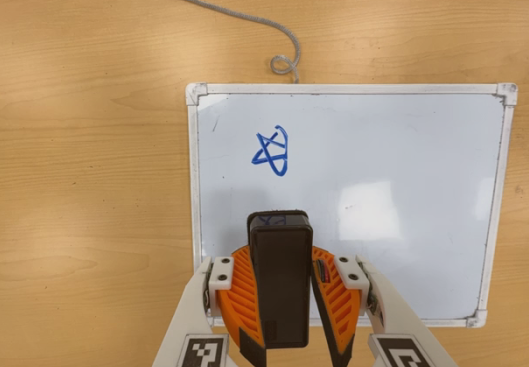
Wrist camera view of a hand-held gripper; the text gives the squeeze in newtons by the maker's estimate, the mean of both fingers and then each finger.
{"total": 11.7, "left": 10.2, "right": 13.3}